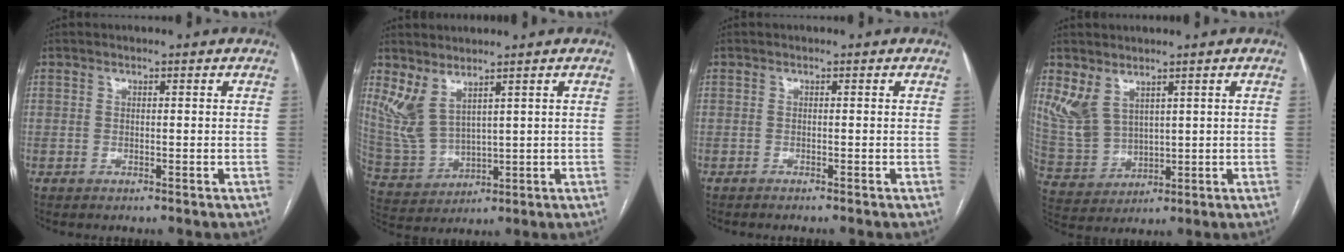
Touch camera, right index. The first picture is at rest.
{"total": 6.8, "force": [4.3, 2.7, 4.5], "torque": [-0.112, -0.003, 0.108]}
{"total": 2.0, "force": [-1.7, -0.2, 0.9], "torque": [-0.009, 0.000, -0.022]}
{"total": 7.0, "force": [4.0, 4.4, 3.8], "torque": [-0.093, 0.005, 0.101]}